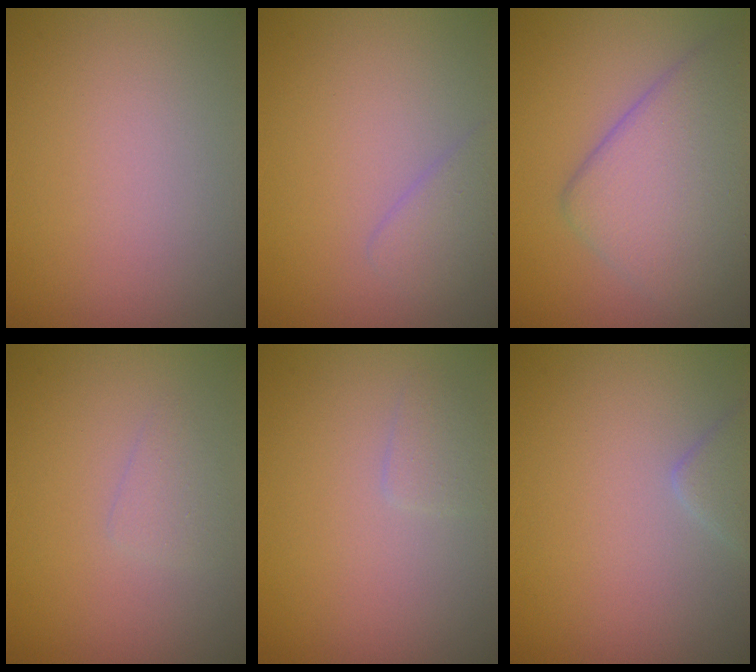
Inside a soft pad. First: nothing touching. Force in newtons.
{"total": 1.6, "press": 1.6, "slide": 0.0}
{"total": 6.6, "press": 6.6, "slide": 0.5}
{"total": 1.2, "press": 1.2, "slide": 0.0}
{"total": 1.2, "press": 1.2, "slide": 0.0}
{"total": 1.6, "press": 1.6, "slide": 0.1}